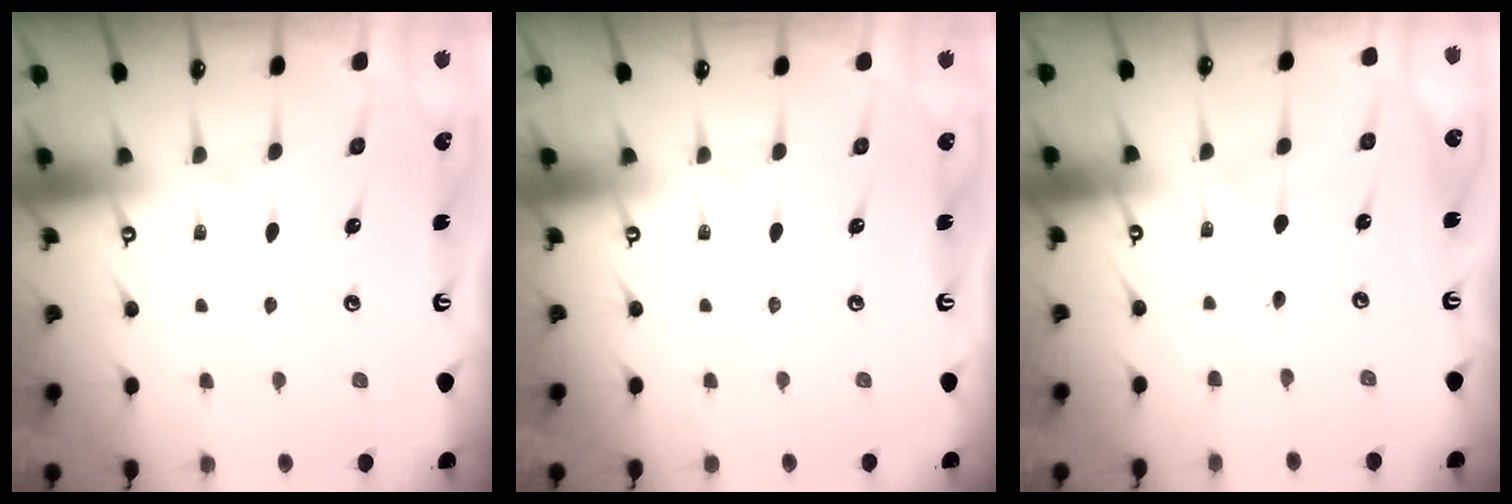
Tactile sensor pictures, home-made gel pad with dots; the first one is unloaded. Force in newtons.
{"total": 0.0}
{"total": 1.3, "press": 1.3, "slide": 0.1}